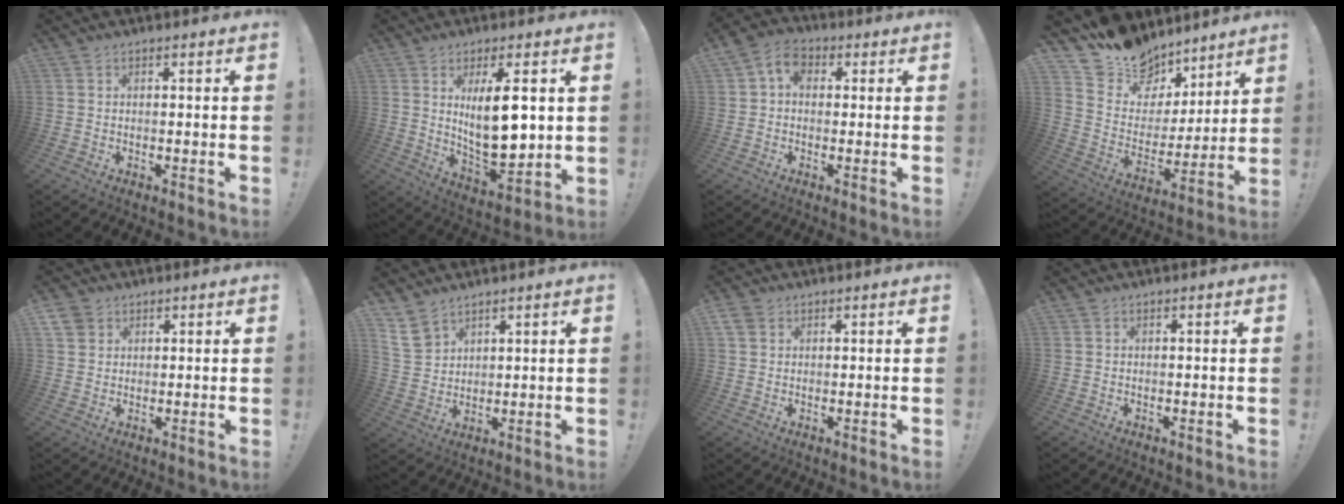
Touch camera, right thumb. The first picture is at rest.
{"total": 14.4, "force": [3.6, 4.7, 13.1], "torque": [-0.213, -0.031, 0.049]}
{"total": 6.5, "force": [1.2, 4.9, 4.1], "torque": [-0.075, 0.003, 0.023]}
{"total": 14.8, "force": [11.8, 8.8, 1.9], "torque": [-0.033, -0.097, 0.229]}
{"total": 4.5, "force": [2.6, 3.6, 0.9], "torque": [-0.008, -0.013, 0.048]}
{"total": 8.0, "force": [5.9, 4.8, 2.6], "torque": [-0.048, -0.030, 0.119]}
{"total": 3.5, "force": [1.8, 2.7, 1.2], "torque": [-0.019, -0.005, 0.036]}
{"total": 0.0}